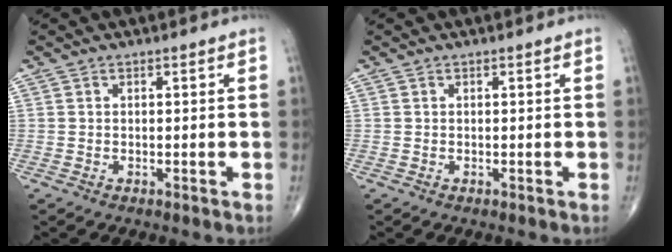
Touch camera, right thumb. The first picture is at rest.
{"total": 0.0}